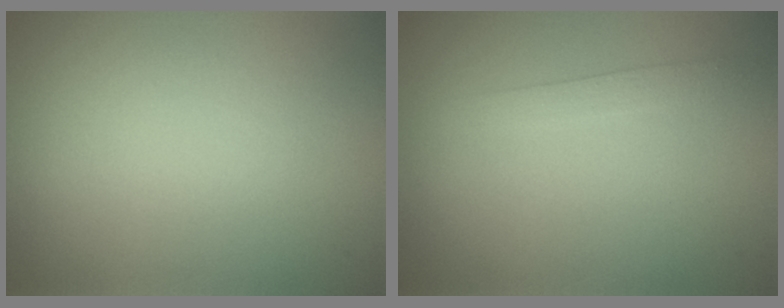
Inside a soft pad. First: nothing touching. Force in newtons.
{"total": 1.6, "press": 1.6, "slide": 0.1}